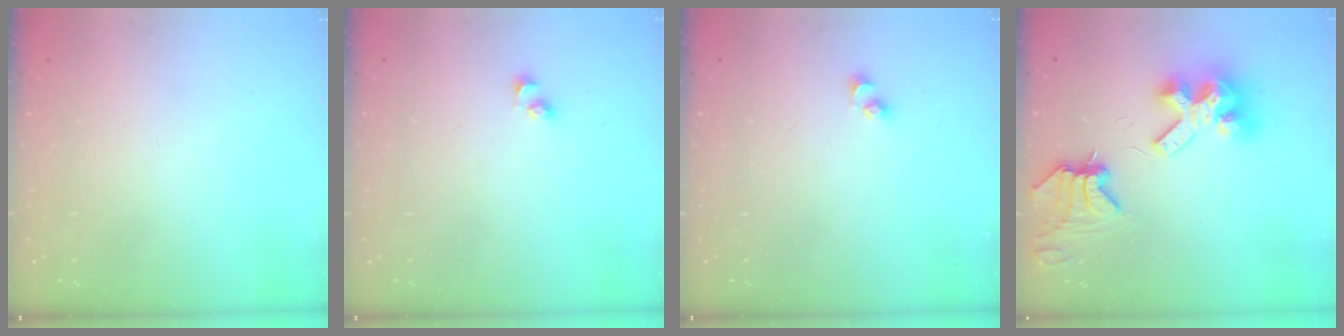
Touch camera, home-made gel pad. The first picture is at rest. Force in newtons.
{"total": 2.5, "press": 2.5, "slide": 0.3}
{"total": 2.3, "press": 2.3, "slide": 0.2}
{"total": 11.6, "press": 11.5, "slide": 0.9}